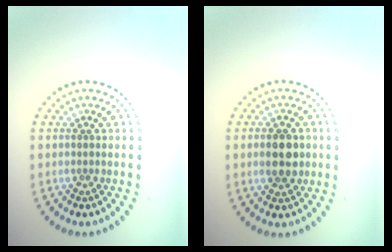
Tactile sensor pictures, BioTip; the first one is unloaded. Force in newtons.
{"total": 3.4, "press": 3.4, "slide": 0.1}